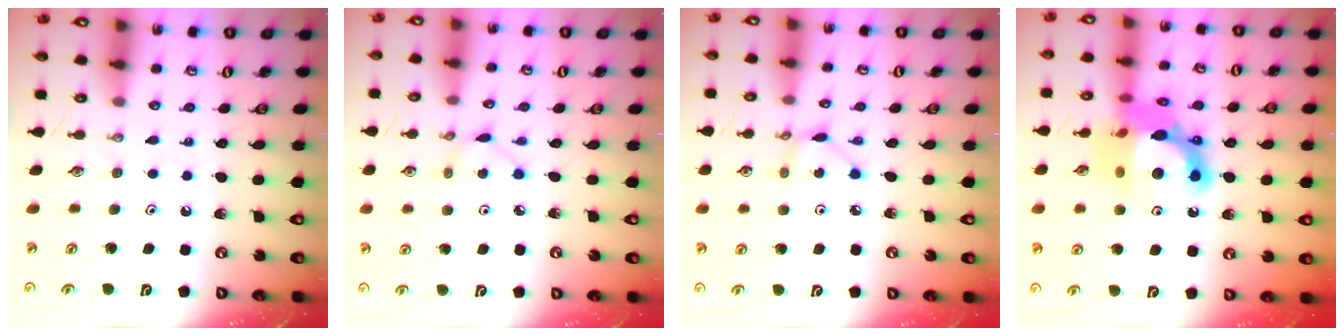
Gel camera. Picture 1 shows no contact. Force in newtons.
{"total": 3.2, "press": 3.2, "slide": 0.4}
{"total": 3.4, "press": 3.4, "slide": 0.1}
{"total": 16.1, "press": 16.1, "slide": 1.5}